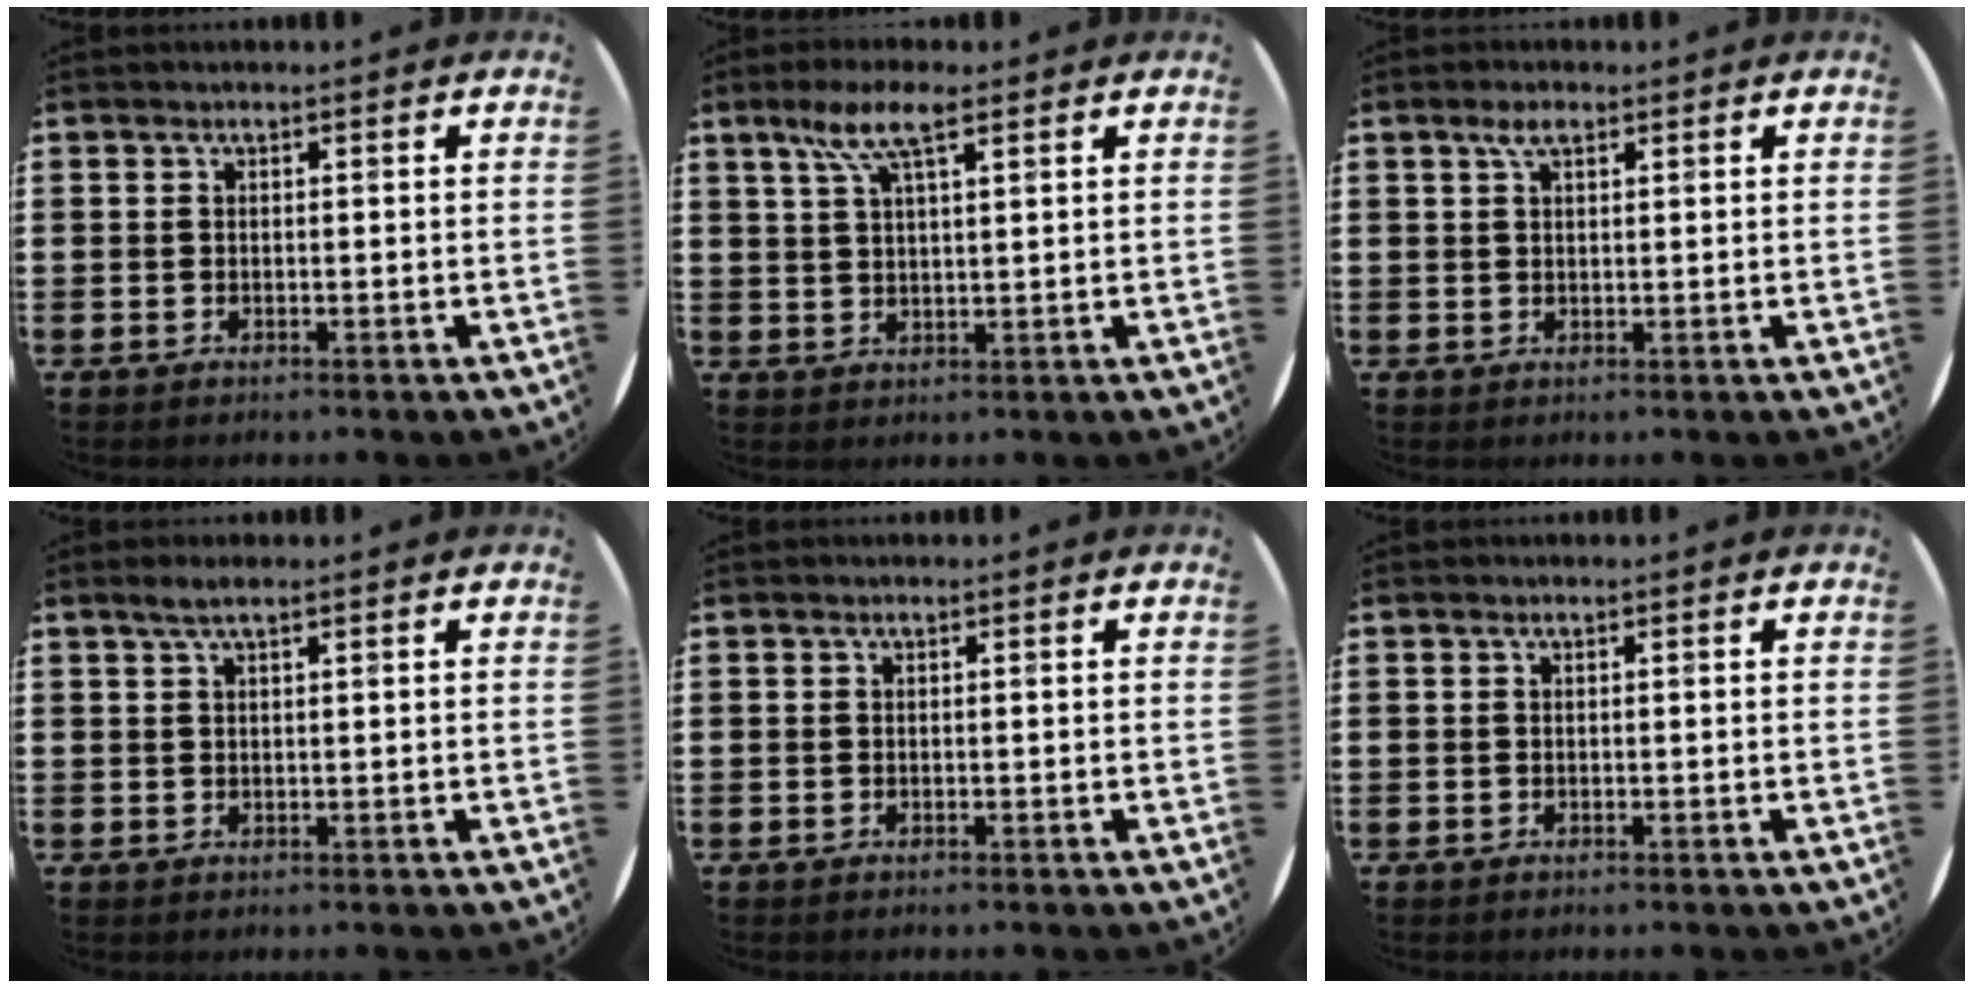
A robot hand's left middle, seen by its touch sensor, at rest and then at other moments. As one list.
[{"total": 6.3, "force": [3.7, 1.6, 4.8], "torque": [-0.103, 0.011, 0.064]}, {"total": 2.3, "force": [1.5, 0.9, 1.6], "torque": [-0.026, 0.004, 0.024]}, {"total": 1.8, "force": [1.2, 0.1, 1.3], "torque": [-0.026, 0.003, 0.021]}, {"total": 0.0}, {"total": 0.0}]